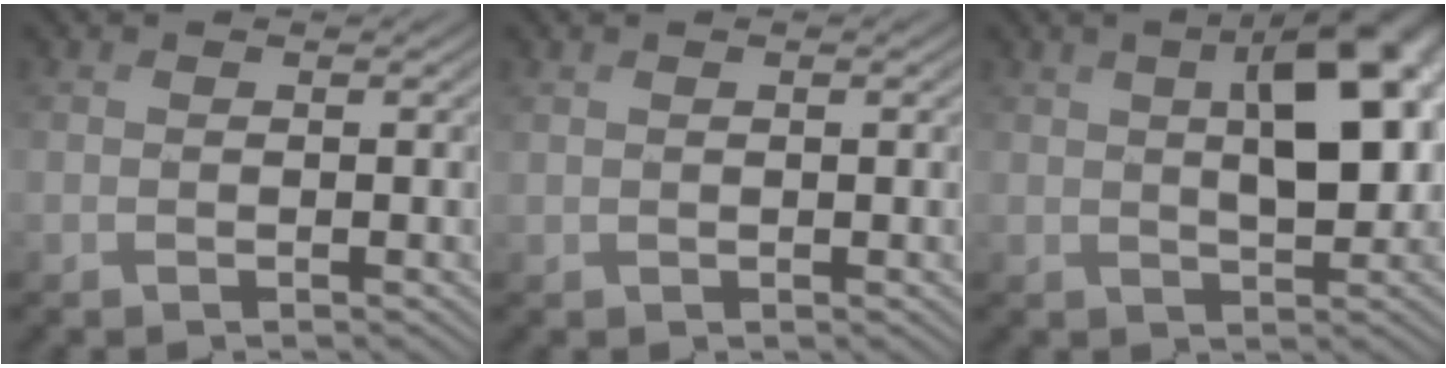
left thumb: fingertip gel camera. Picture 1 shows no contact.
{"total": 0.8, "force": [0.5, 0.2, 0.7], "torque": [-0.014, 0.003, 0.011]}
{"total": 8.8, "force": [2.2, 3.9, 7.5], "torque": [-0.116, 0.013, 0.034]}